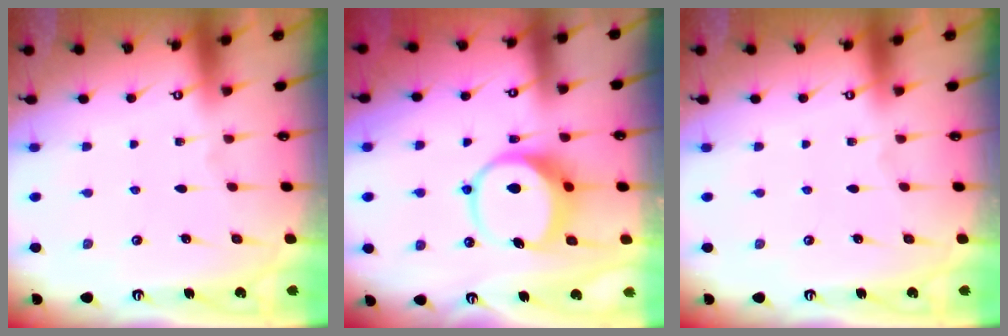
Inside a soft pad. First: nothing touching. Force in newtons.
{"total": 8.3, "press": 8.2, "slide": 1.2}
{"total": 0.0}